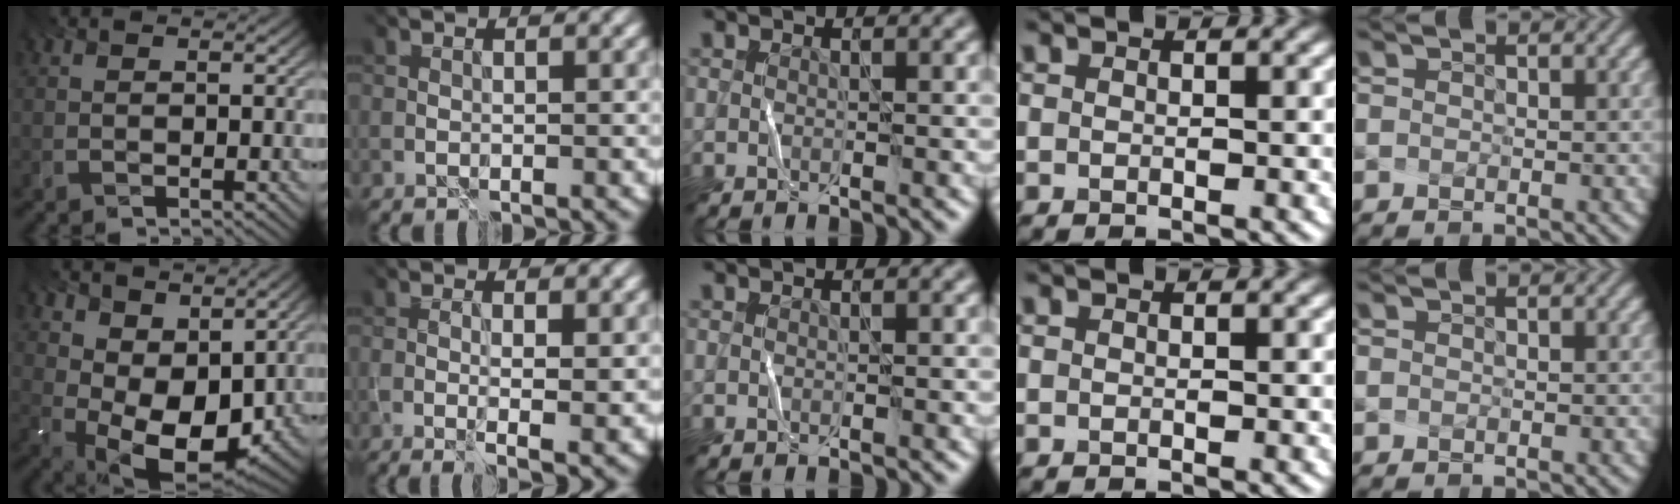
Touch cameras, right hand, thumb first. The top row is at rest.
{"thumb": {"total": 10.8, "force": [3.8, 6.6, 7.7], "torque": [-0.150, -0.016, 0.076]}, "index": {"total": 3.0, "force": [-0.1, 0.8, 2.9], "torque": [-0.049, -0.012, 0.003]}}